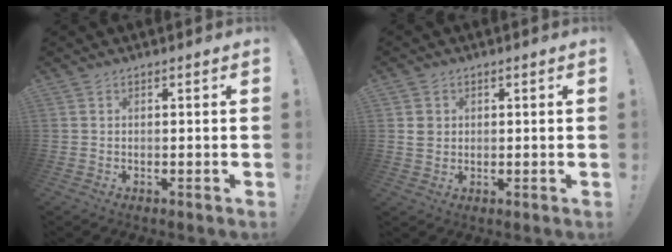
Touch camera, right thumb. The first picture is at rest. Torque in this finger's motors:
{"motor_torque": [-0.16, 0.23, 0.26, 0.10, -0.07]}